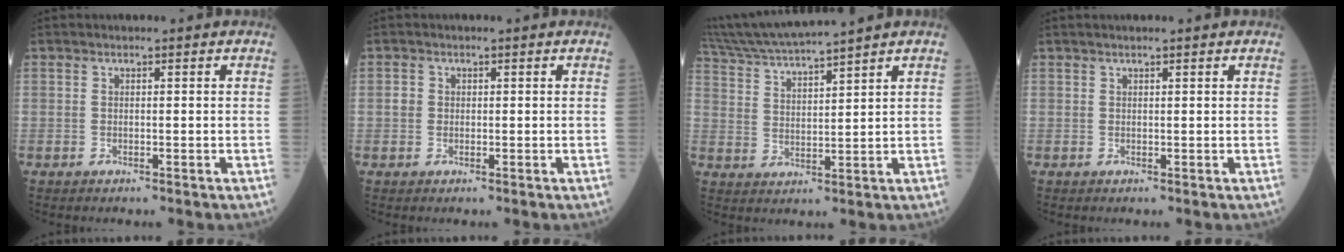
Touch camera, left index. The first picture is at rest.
{"total": 1.2, "force": [0.0, 1.2, 0.4], "torque": [-0.010, 0.005, 0.001]}
{"total": 11.0, "force": [10.1, -1.5, 4.2], "torque": [-0.083, 0.014, 0.191]}
{"total": 2.1, "force": [1.8, 0.1, 1.2], "torque": [-0.013, 0.024, 0.027]}